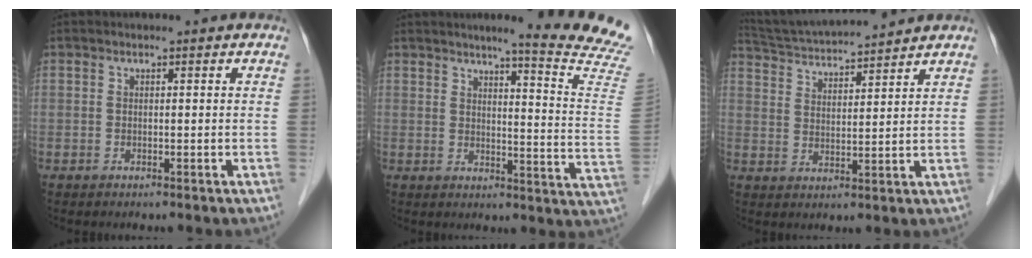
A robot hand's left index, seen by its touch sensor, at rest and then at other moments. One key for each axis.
{"total": 15.6, "fx": 13.9, "fy": -2.2, "fz": 6.6, "tx": -0.088, "ty": -0.110, "tz": 0.147}
{"total": 12.2, "fx": 11.4, "fy": -0.1, "fz": 4.2, "tx": -0.085, "ty": 0.021, "tz": 0.190}